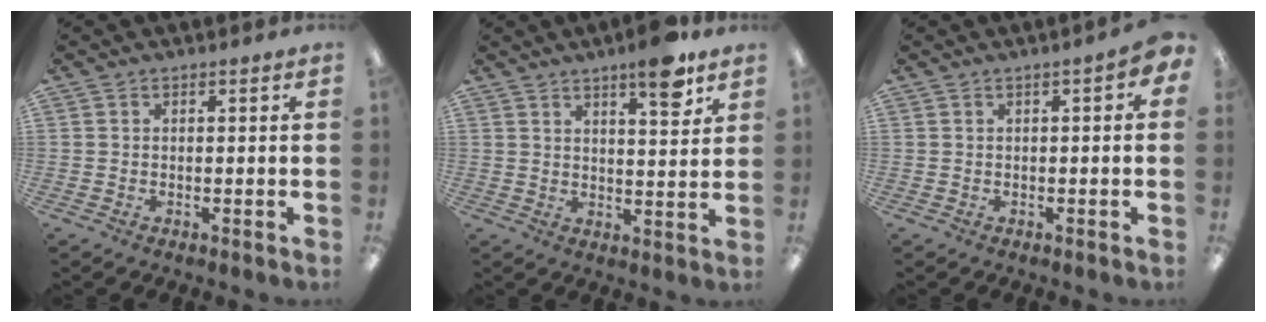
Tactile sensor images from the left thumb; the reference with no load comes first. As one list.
[{"total": 8.6, "force": [6.2, 2.0, 5.7], "torque": [-0.069, -0.038, 0.096]}, {"total": 1.9, "force": [0.1, 0.7, 1.8], "torque": [-0.033, 0.006, 0.001]}]